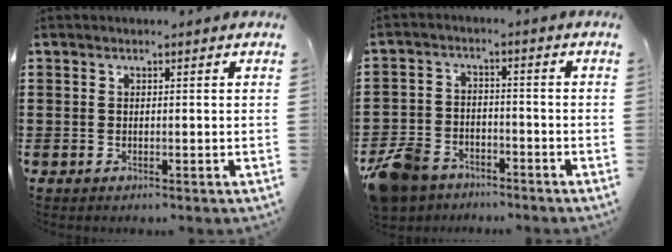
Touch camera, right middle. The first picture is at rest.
{"total": 7.6, "force": [-6.4, 3.3, 2.4], "torque": [-0.077, 0.010, -0.135]}